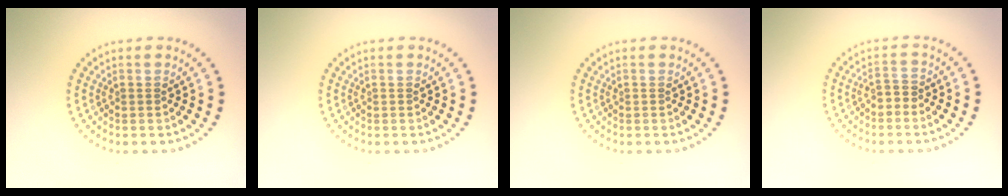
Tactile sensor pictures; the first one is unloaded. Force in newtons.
{"total": 0.0}
{"total": 0.0}
{"total": 1.1, "press": 0.9, "slide": 0.7}